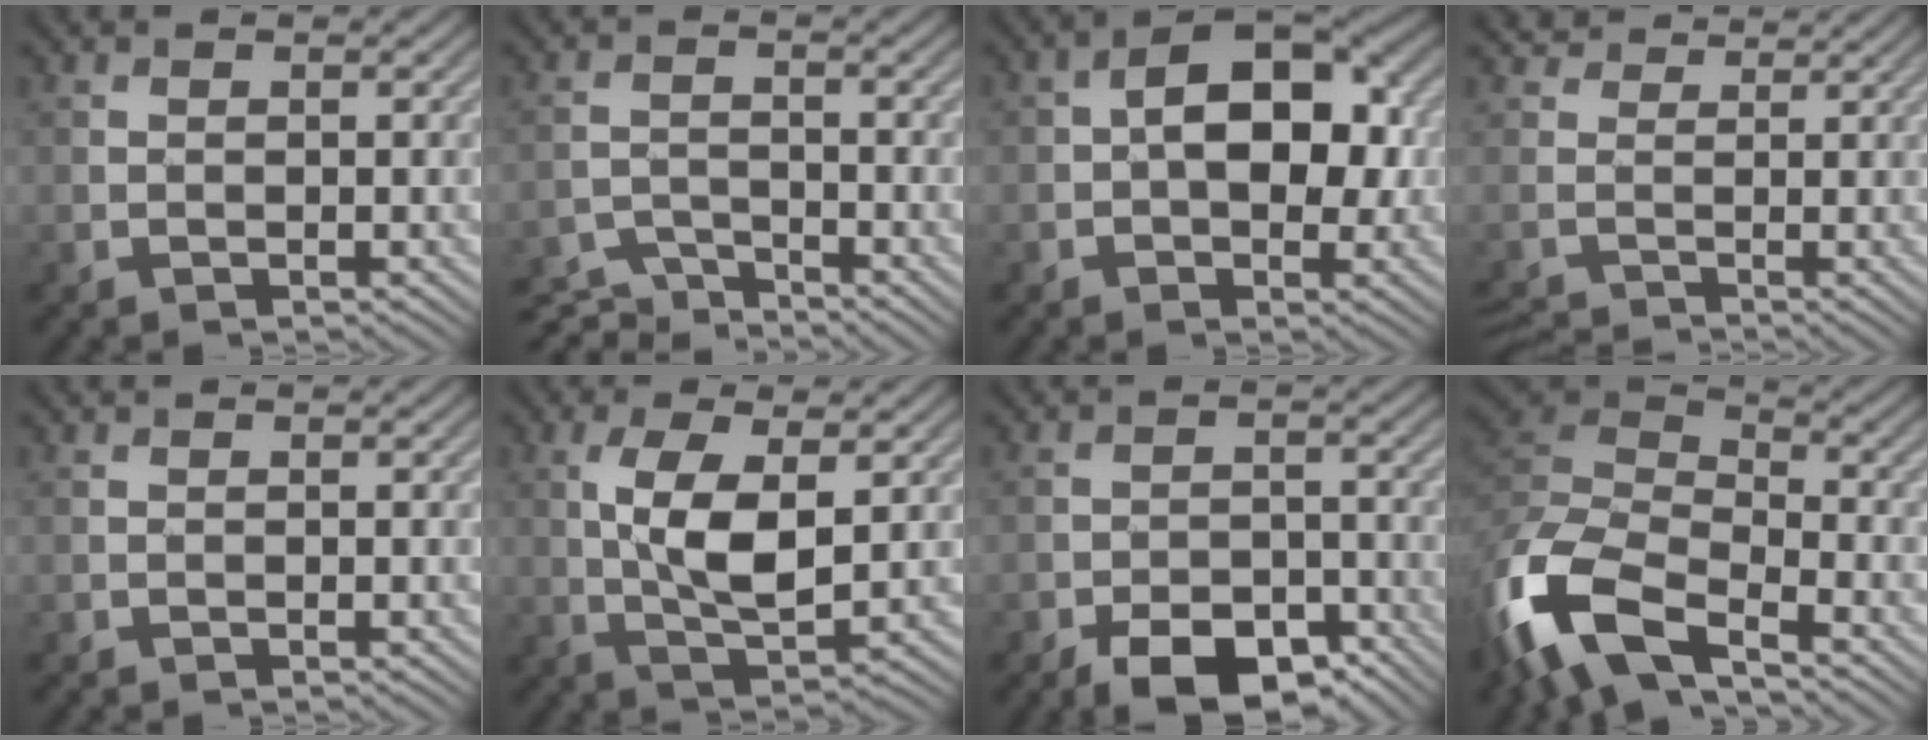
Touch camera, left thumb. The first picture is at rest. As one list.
[{"total": 4.7, "force": [-4.5, 0.9, 1.1], "torque": [-0.024, -0.007, -0.085]}, {"total": 8.9, "force": [0.7, 5.5, 7.0], "torque": [-0.090, 0.011, 0.001]}, {"total": 2.4, "force": [0.2, 2.1, 1.1], "torque": [-0.039, -0.012, -0.011]}, {"total": 0.0}, {"total": 7.7, "force": [1.3, 2.9, 7.0], "torque": [-0.147, -0.002, 0.025]}, {"total": 8.1, "force": [-5.5, 3.8, 4.6], "torque": [-0.067, -0.007, -0.090]}, {"total": 13.0, "force": [-7.6, 5.5, 9.0], "torque": [-0.210, -0.016, -0.161]}]